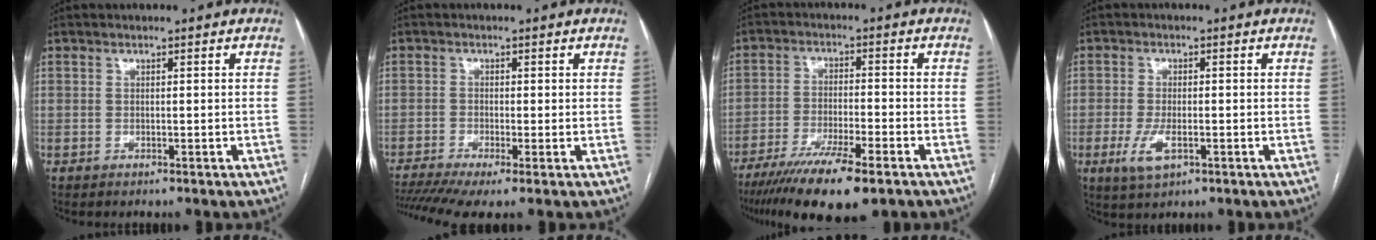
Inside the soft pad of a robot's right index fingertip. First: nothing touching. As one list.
[{"total": 6.9, "force": [-4.3, 1.2, 5.2], "torque": [-0.101, -0.007, -0.081]}, {"total": 13.0, "force": [-9.0, 2.0, 9.1], "torque": [-0.161, -0.029, -0.150]}, {"total": 4.7, "force": [-1.7, 1.9, 3.9], "torque": [-0.084, -0.006, -0.027]}]